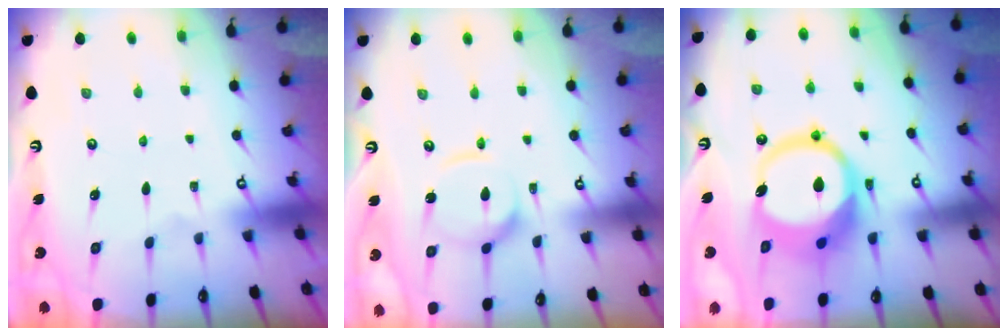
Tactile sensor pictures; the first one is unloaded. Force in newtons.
{"total": 11.8, "press": 11.7, "slide": 1.1}
{"total": 16.0, "press": 15.9, "slide": 2.1}